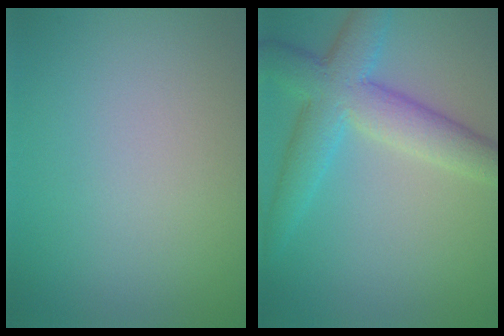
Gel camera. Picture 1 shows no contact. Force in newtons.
{"total": 6.5, "press": 6.5, "slide": 0.1}